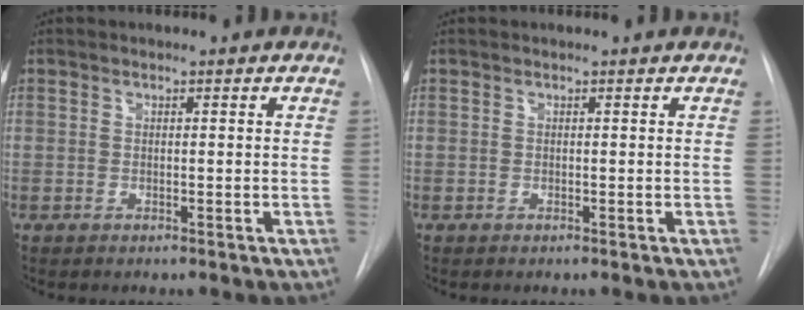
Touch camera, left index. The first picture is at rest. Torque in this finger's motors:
{"motor_torque": [0.00, 0.03, 0.00, 0.00]}